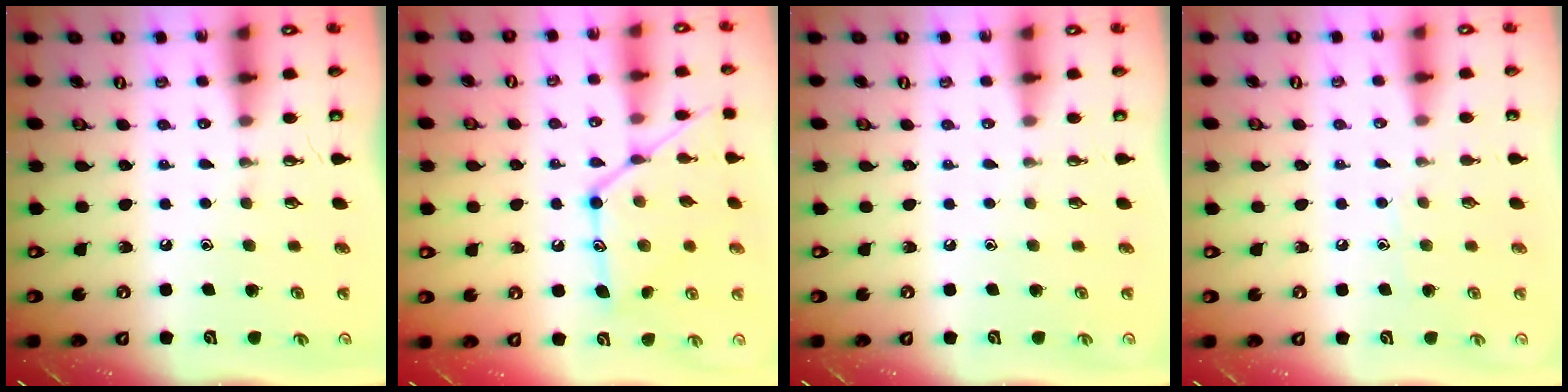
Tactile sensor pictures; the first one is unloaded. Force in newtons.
{"total": 16.1, "press": 16.1, "slide": 1.1}
{"total": 0.0}
{"total": 5.1, "press": 5.0, "slide": 0.6}